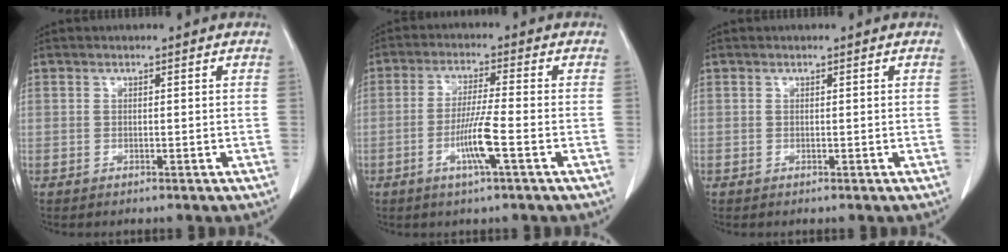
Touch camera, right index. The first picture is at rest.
{"total": 6.6, "force": [-2.3, -0.5, 6.1], "torque": [-0.117, -0.008, -0.046]}
{"total": 0.0}